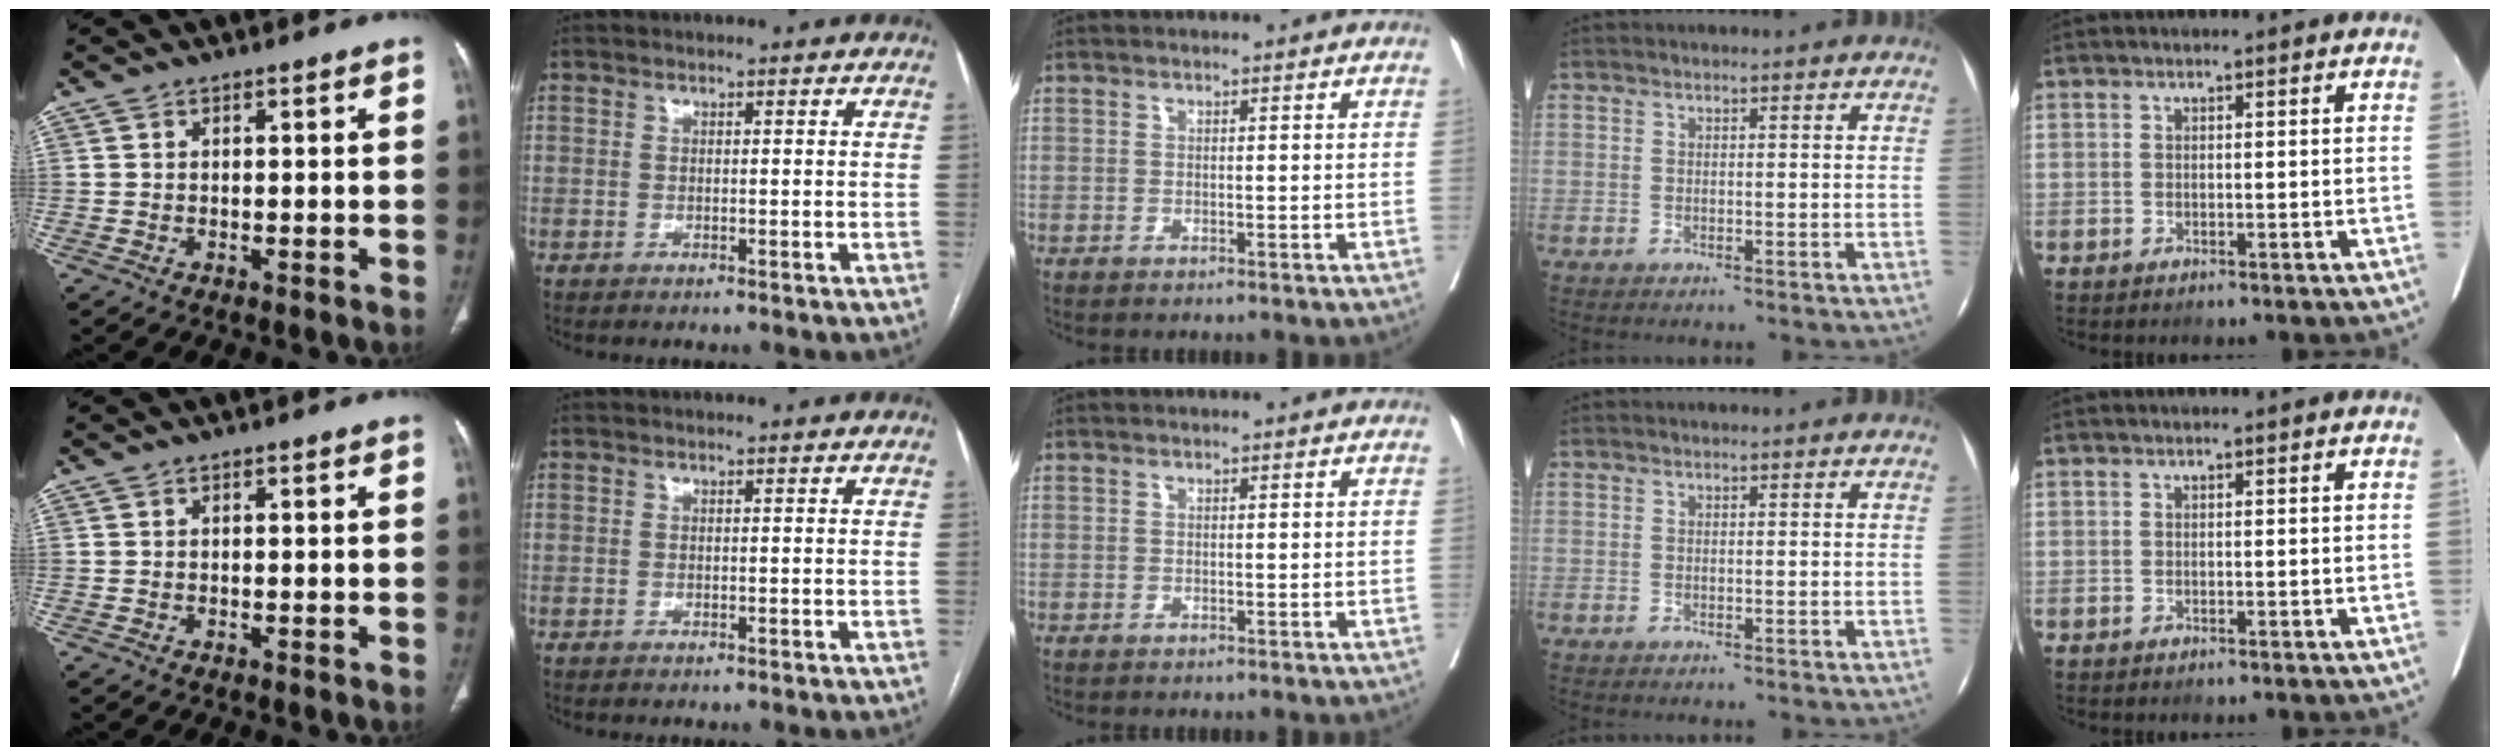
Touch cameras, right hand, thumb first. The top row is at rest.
{}